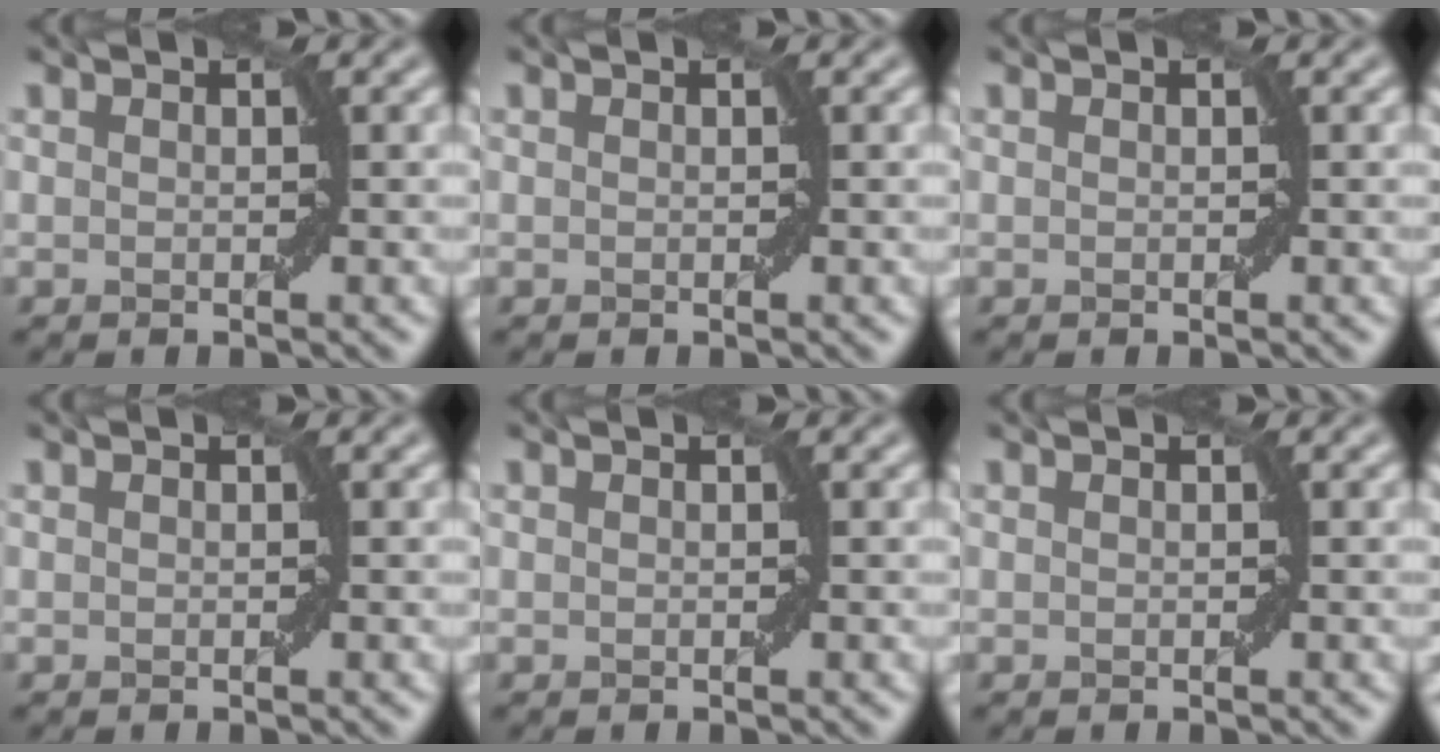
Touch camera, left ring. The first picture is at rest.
{"total": 0.0}
{"total": 0.0}
{"total": 0.0}
{"total": 0.0}
{"total": 0.0}